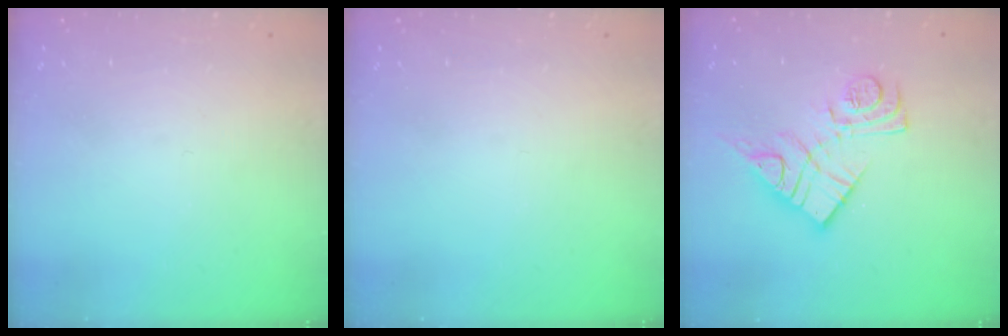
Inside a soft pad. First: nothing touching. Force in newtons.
{"total": 0.0}
{"total": 13.5, "press": 13.5, "slide": 0.8}